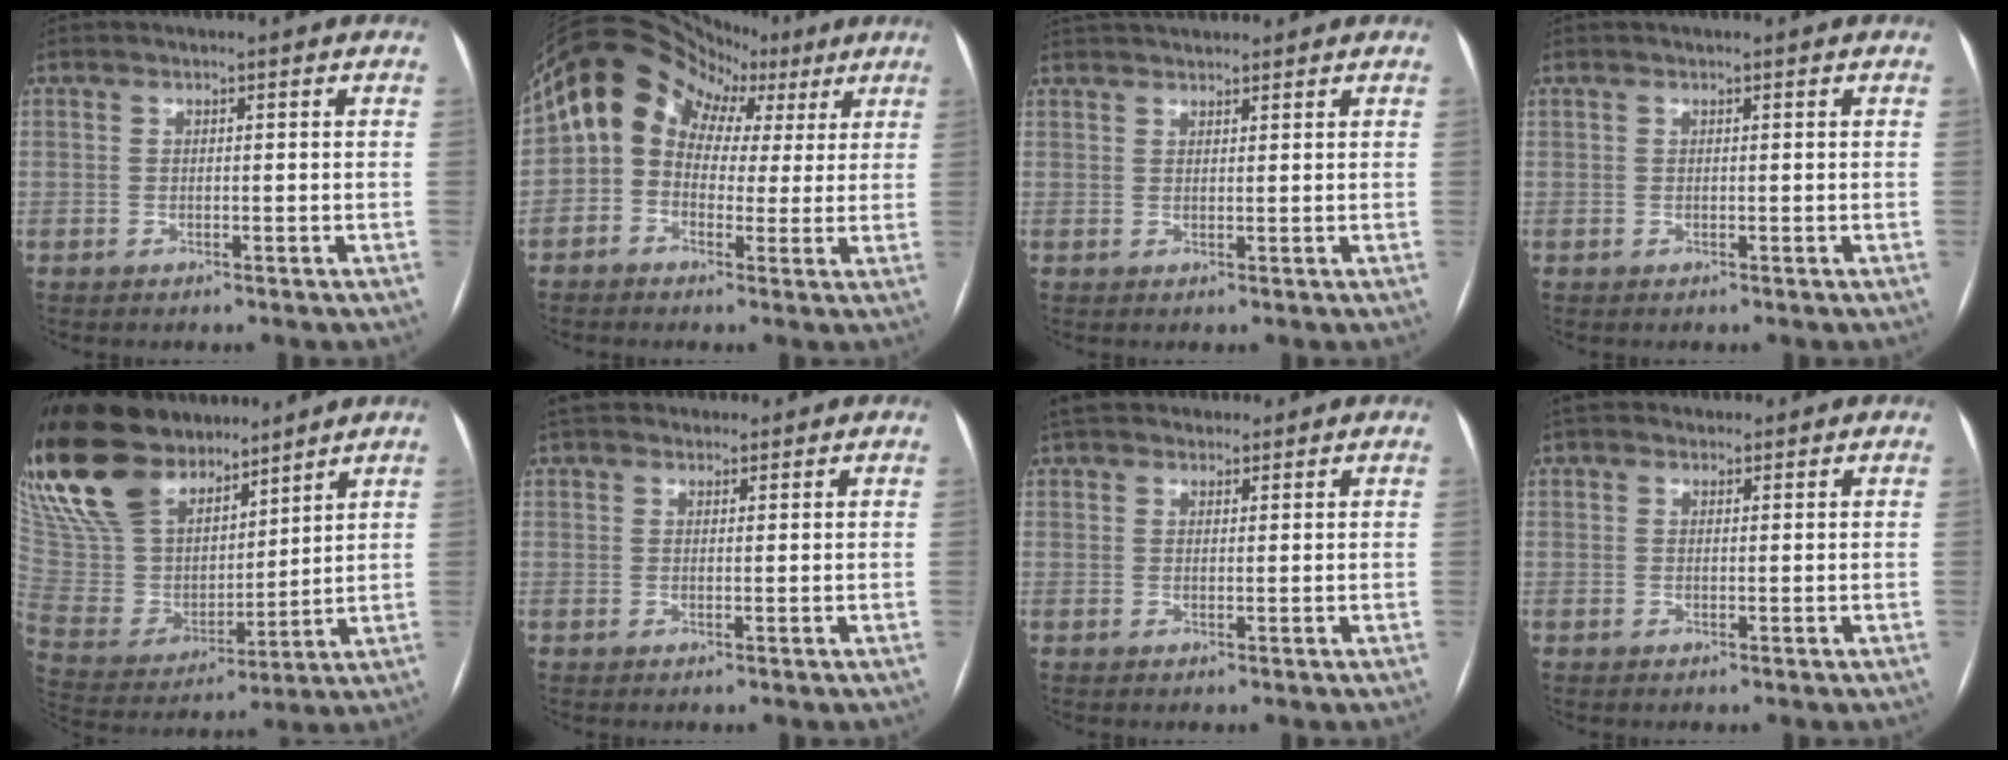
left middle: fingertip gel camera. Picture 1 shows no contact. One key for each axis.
{"total": 14.0, "fx": 4.9, "fy": 11.6, "fz": 6.2, "tx": -0.118, "ty": 0.077, "tz": 0.069}
{"total": 5.3, "fx": 5.0, "fy": 1.1, "fz": 1.6, "tx": -0.024, "ty": 0.036, "tz": 0.081}
{"total": 0.0}
{"total": 24.4, "fx": 18.2, "fy": 11.1, "fz": 11.9, "tx": -0.275, "ty": 0.033, "tz": 0.332}
{"total": 6.3, "fx": 5.5, "fy": 2.7, "fz": 1.7, "tx": -0.015, "ty": 0.035, "tz": 0.090}
{"total": 7.8, "fx": 6.7, "fy": 3.2, "fz": 2.3, "tx": -0.026, "ty": 0.036, "tz": 0.110}
{"total": 4.0, "fx": 3.4, "fy": 1.9, "fz": 0.8, "tx": -0.006, "ty": 0.029, "tz": 0.054}